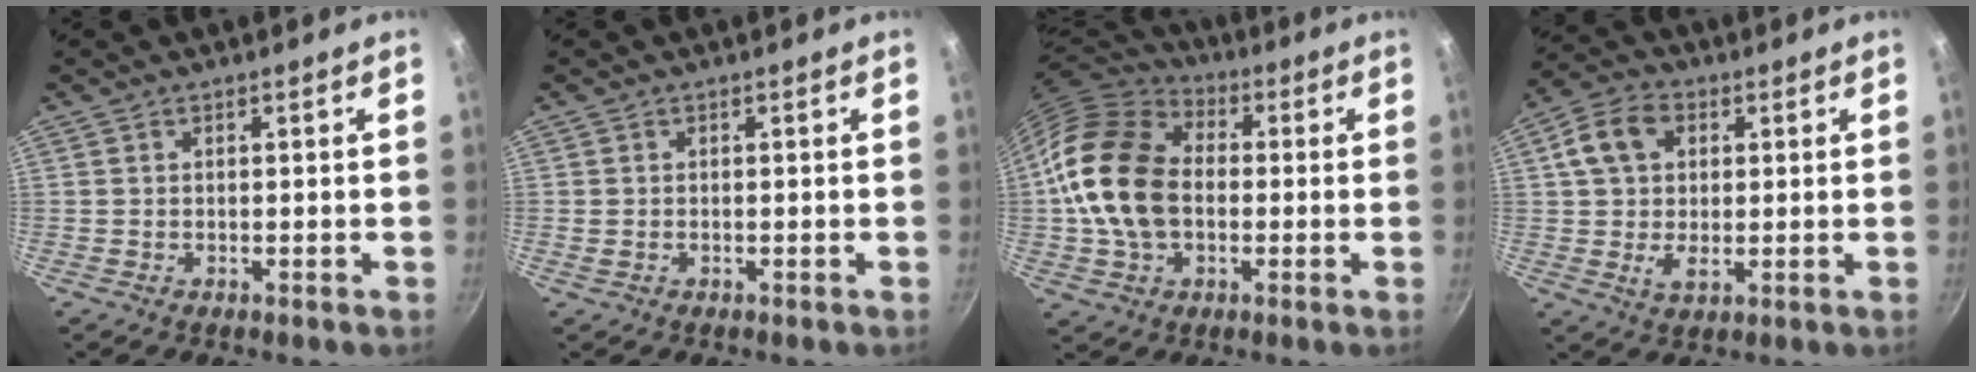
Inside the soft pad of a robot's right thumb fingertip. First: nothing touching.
{"total": 1.0, "force": [-0.2, 0.7, 0.6], "torque": [-0.013, 0.000, -0.003]}
{"total": 17.9, "force": [-0.1, 12.7, 12.6], "torque": [-0.220, 0.023, -0.014]}
{"total": 10.0, "force": [2.1, 7.2, 6.5], "torque": [-0.112, 0.004, 0.026]}